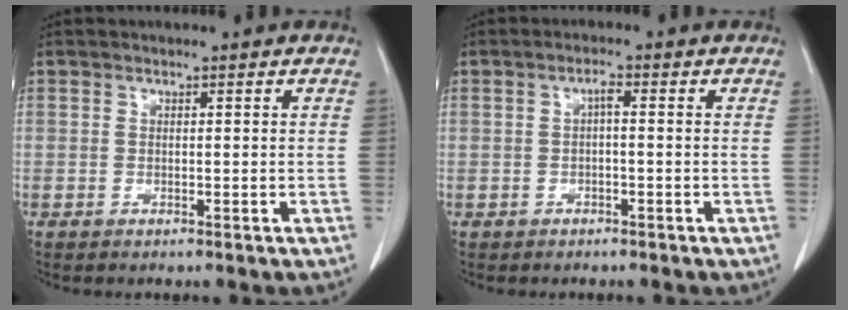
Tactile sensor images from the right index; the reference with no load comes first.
{"total": 1.7, "force": [0.1, 0.4, 1.6], "torque": [-0.026, 0.006, 0.003]}